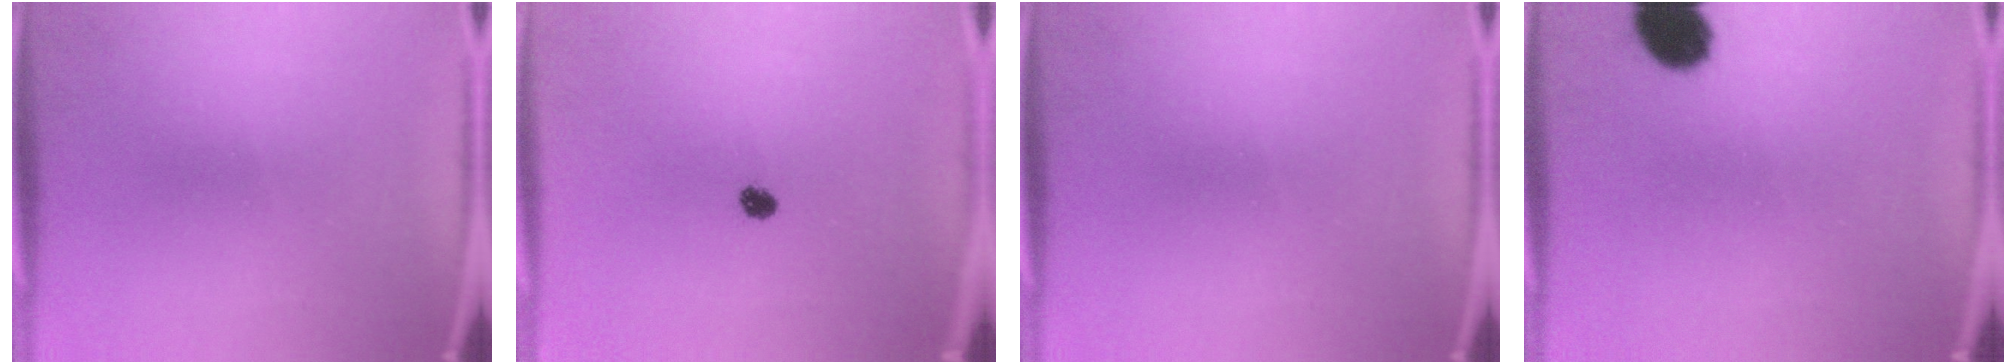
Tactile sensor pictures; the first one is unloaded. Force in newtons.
{"total": 1.9}
{"total": 0.0}
{"total": 8.2}